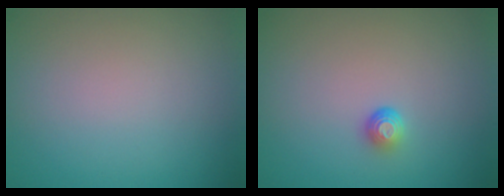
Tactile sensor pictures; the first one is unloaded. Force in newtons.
{"total": 1.3, "press": 1.0, "slide": 0.9}